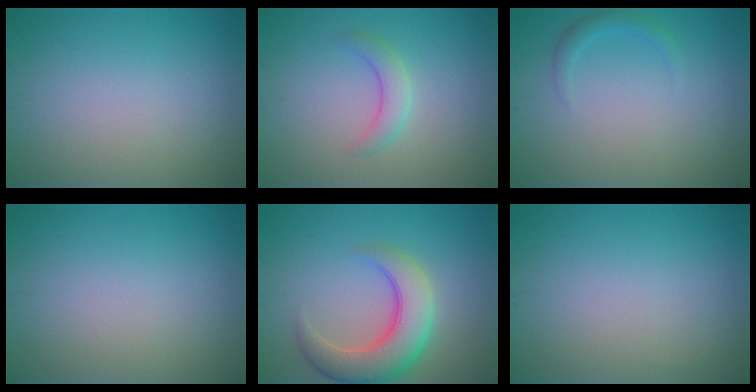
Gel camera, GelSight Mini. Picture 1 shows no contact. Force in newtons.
{"total": 2.0, "press": 2.0, "slide": 0.1}
{"total": 1.3, "press": 1.3, "slide": 0.1}
{"total": 0.0}
{"total": 7.0, "press": 7.0, "slide": 0.5}
{"total": 0.0}